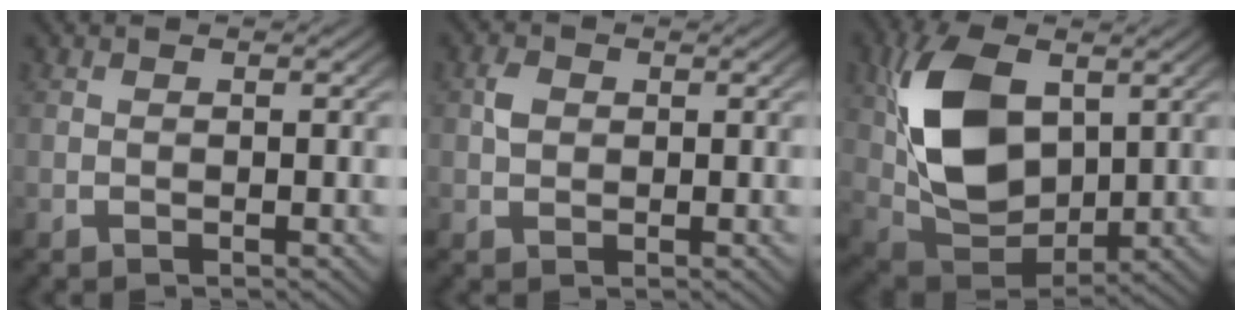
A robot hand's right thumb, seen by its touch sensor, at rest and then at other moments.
{"total": 1.7, "force": [0.4, 1.4, 1.0], "torque": [-0.022, -0.004, 0.009]}
{"total": 11.2, "force": [1.3, 7.0, 8.6], "torque": [-0.201, -0.029, 0.036]}